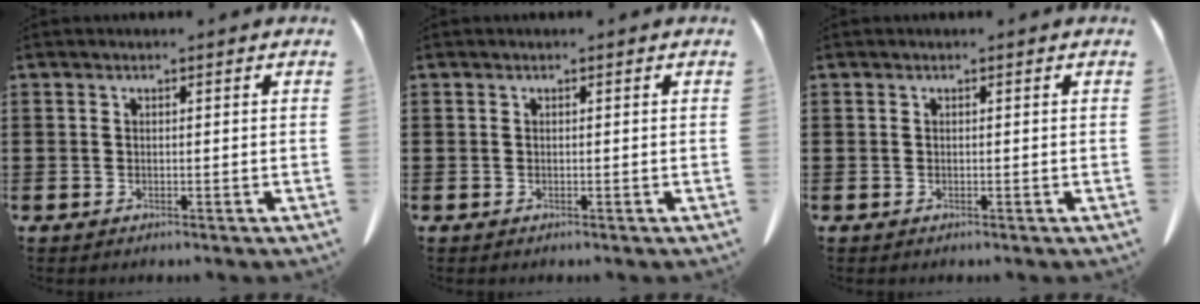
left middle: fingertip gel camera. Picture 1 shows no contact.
{"total": 0.0}
{"total": 0.0}